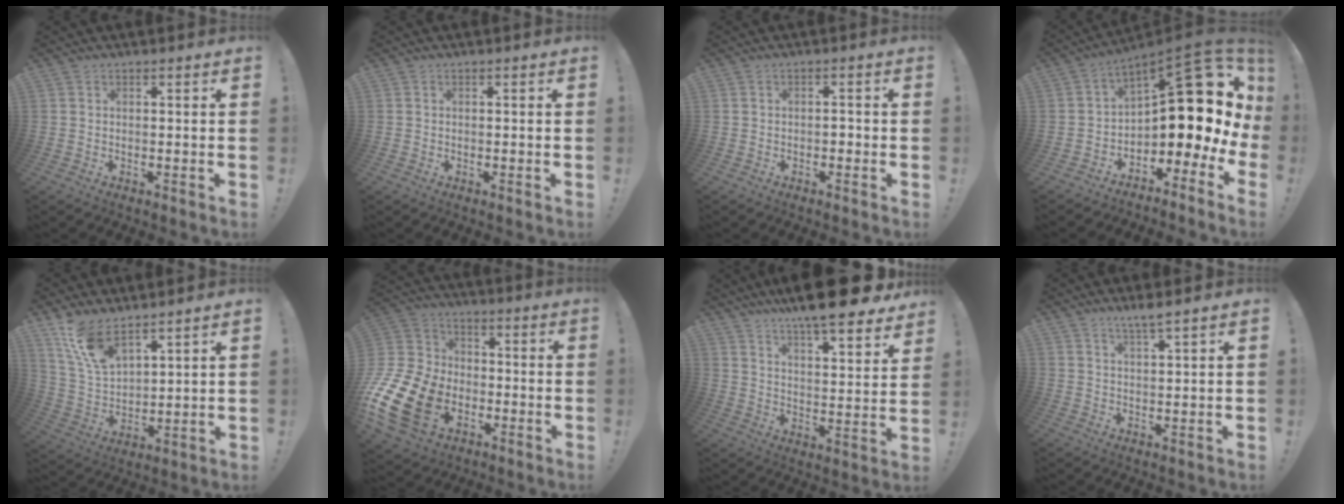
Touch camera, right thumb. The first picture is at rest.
{"total": 0.0}
{"total": 1.5, "force": [-1.0, 0.8, 0.9], "torque": [-0.018, 0.005, -0.017]}
{"total": 15.8, "force": [6.9, 7.3, 12.3], "torque": [-0.154, -0.068, 0.124]}
{"total": 12.2, "force": [9.5, 4.8, 6.1], "torque": [-0.130, -0.052, 0.184]}
{"total": 22.2, "force": [-7.6, 15.9, 13.6], "torque": [-0.267, 0.042, -0.112]}
{"total": 13.0, "force": [10.7, 1.3, 7.3], "torque": [-0.115, -0.086, 0.173]}
{"total": 3.5, "force": [2.6, -0.3, 2.4], "torque": [-0.041, -0.013, 0.041]}